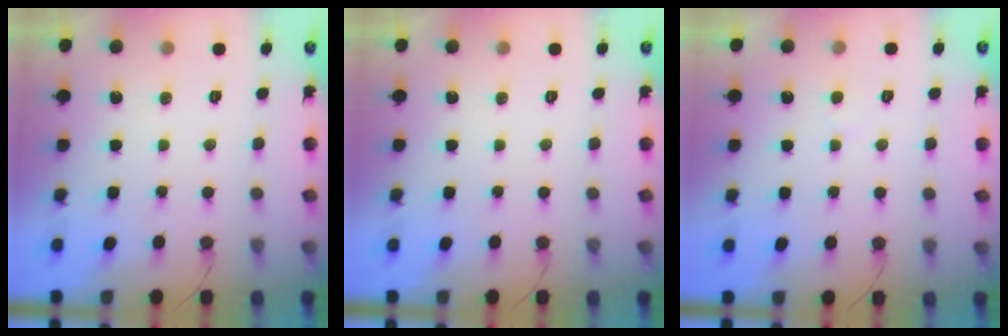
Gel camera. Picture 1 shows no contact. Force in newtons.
{"total": 0.0}
{"total": 3.0, "press": 3.0, "slide": 0.4}